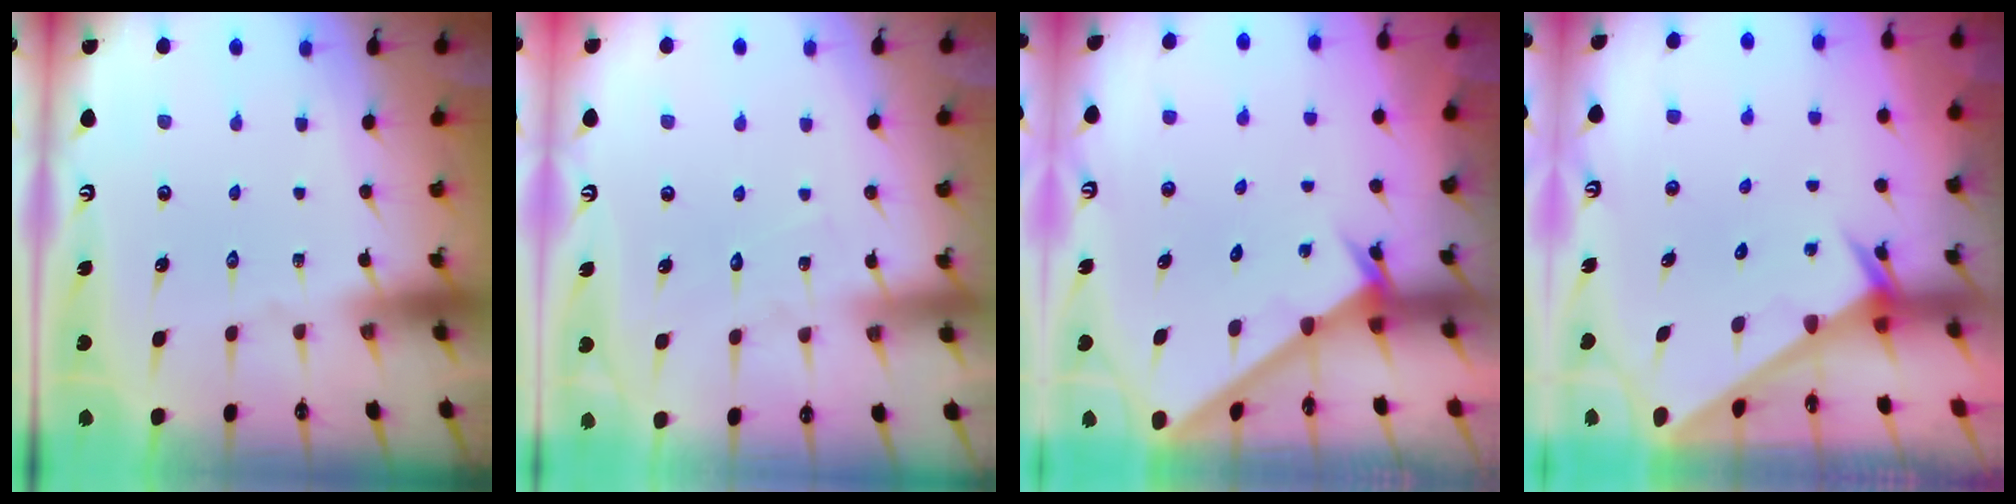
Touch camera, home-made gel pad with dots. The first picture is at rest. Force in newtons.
{"total": 5.2, "press": 5.2, "slide": 0.4}
{"total": 2.3, "press": 2.3, "slide": 0.2}
{"total": 2.5, "press": 2.5, "slide": 0.1}